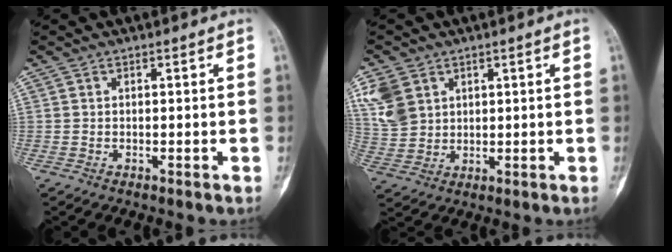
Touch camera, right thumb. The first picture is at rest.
{"total": 8.2, "force": [3.7, 6.1, 4.1], "torque": [-0.078, -0.005, 0.088]}